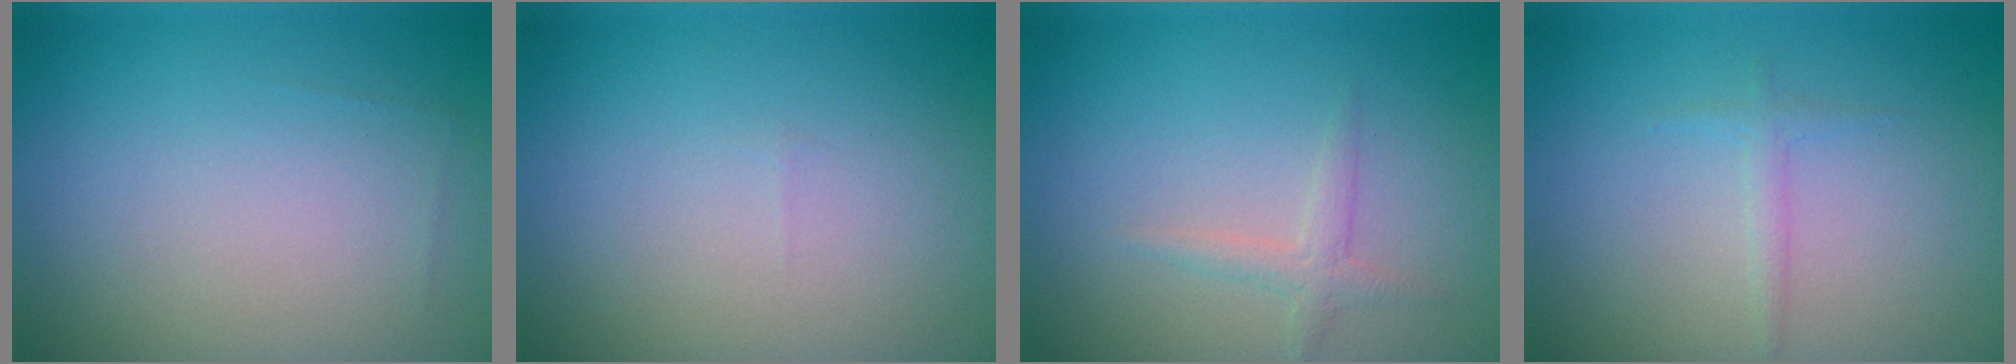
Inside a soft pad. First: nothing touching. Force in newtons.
{"total": 0.0}
{"total": 1.5, "press": 1.5, "slide": 0.0}
{"total": 0.9, "press": 0.9, "slide": 0.0}